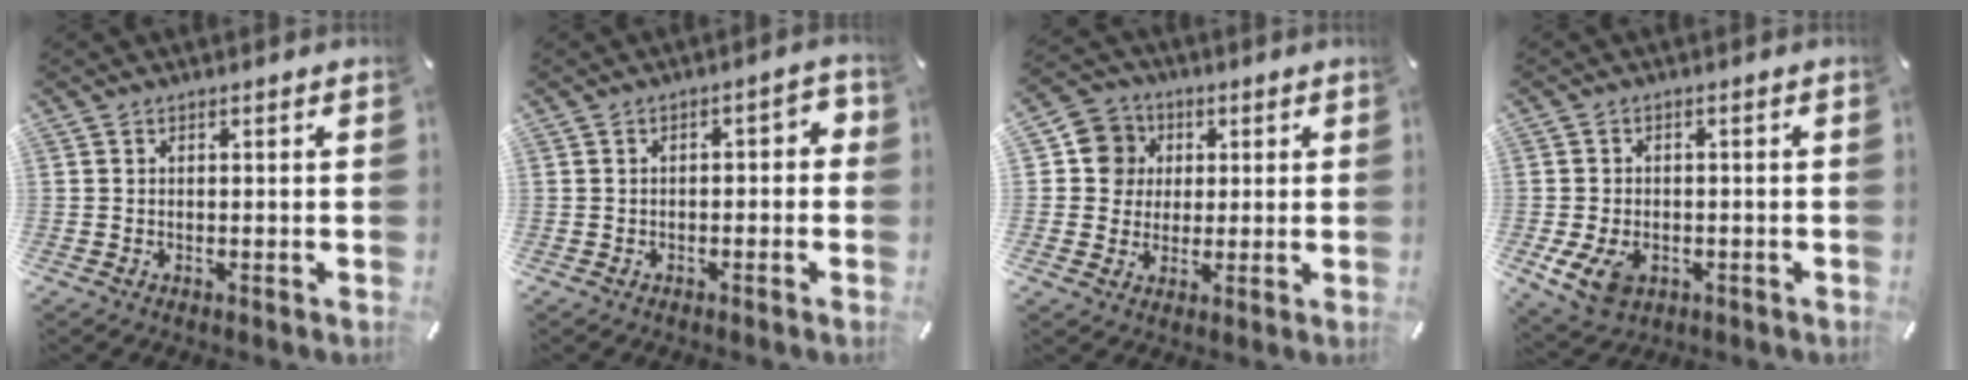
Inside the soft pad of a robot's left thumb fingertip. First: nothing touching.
{"total": 3.2, "force": [-1.7, 1.6, 2.2], "torque": [-0.038, 0.016, -0.034]}
{"total": 8.8, "force": [1.1, 8.5, 1.8], "torque": [-0.020, 0.001, 0.023]}
{"total": 6.5, "force": [-2.2, 4.9, 3.6], "torque": [-0.075, 0.005, -0.040]}